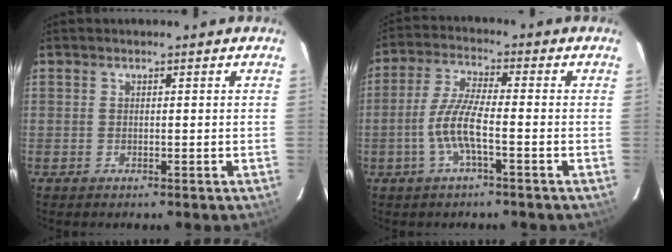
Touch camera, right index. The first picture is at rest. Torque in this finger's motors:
{"motor_torque": [0.93, -0.51, 0.53, 0.14]}